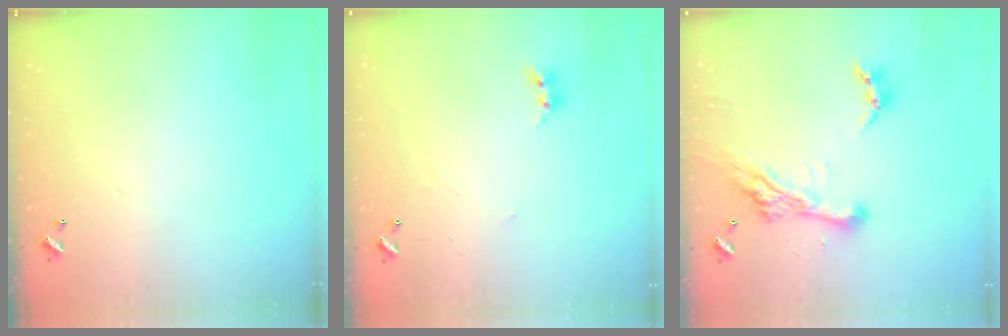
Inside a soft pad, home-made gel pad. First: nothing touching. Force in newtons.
{"total": 1.0, "press": 0.9, "slide": 0.4}
{"total": 11.3, "press": 11.3, "slide": 1.4}